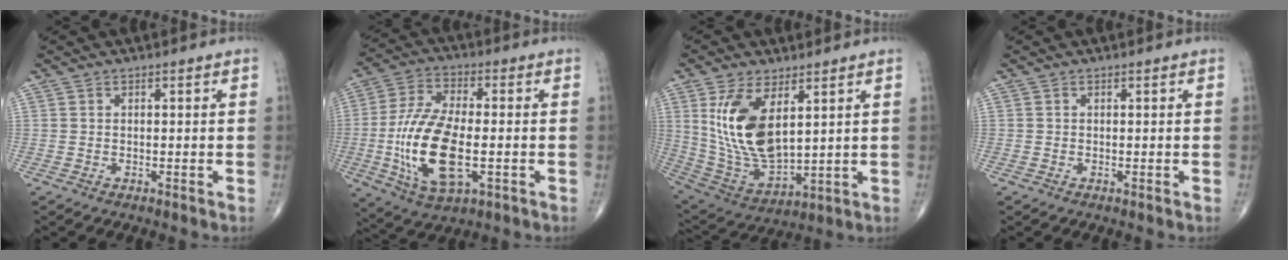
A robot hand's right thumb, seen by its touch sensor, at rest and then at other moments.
{"total": 17.7, "force": [-3.2, 8.0, 15.5], "torque": [-0.312, 0.010, -0.055]}
{"total": 15.7, "force": [4.9, 7.7, 12.8], "torque": [-0.239, -0.024, 0.116]}
{"total": 0.0}